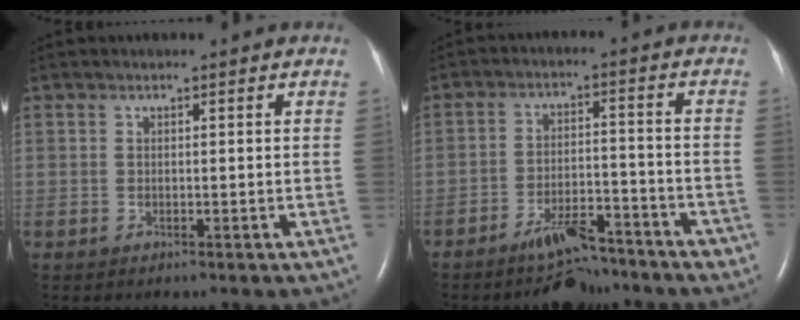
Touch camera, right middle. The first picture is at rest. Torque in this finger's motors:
{"motor_torque": [0.12, -0.11, 0.09, 0.06]}